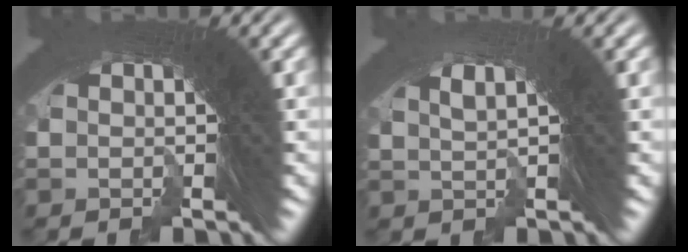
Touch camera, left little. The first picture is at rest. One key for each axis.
{"total": 2.7, "fx": 0.3, "fy": 1.8, "fz": 2.0, "tx": -0.060, "ty": -0.003, "tz": 0.003}